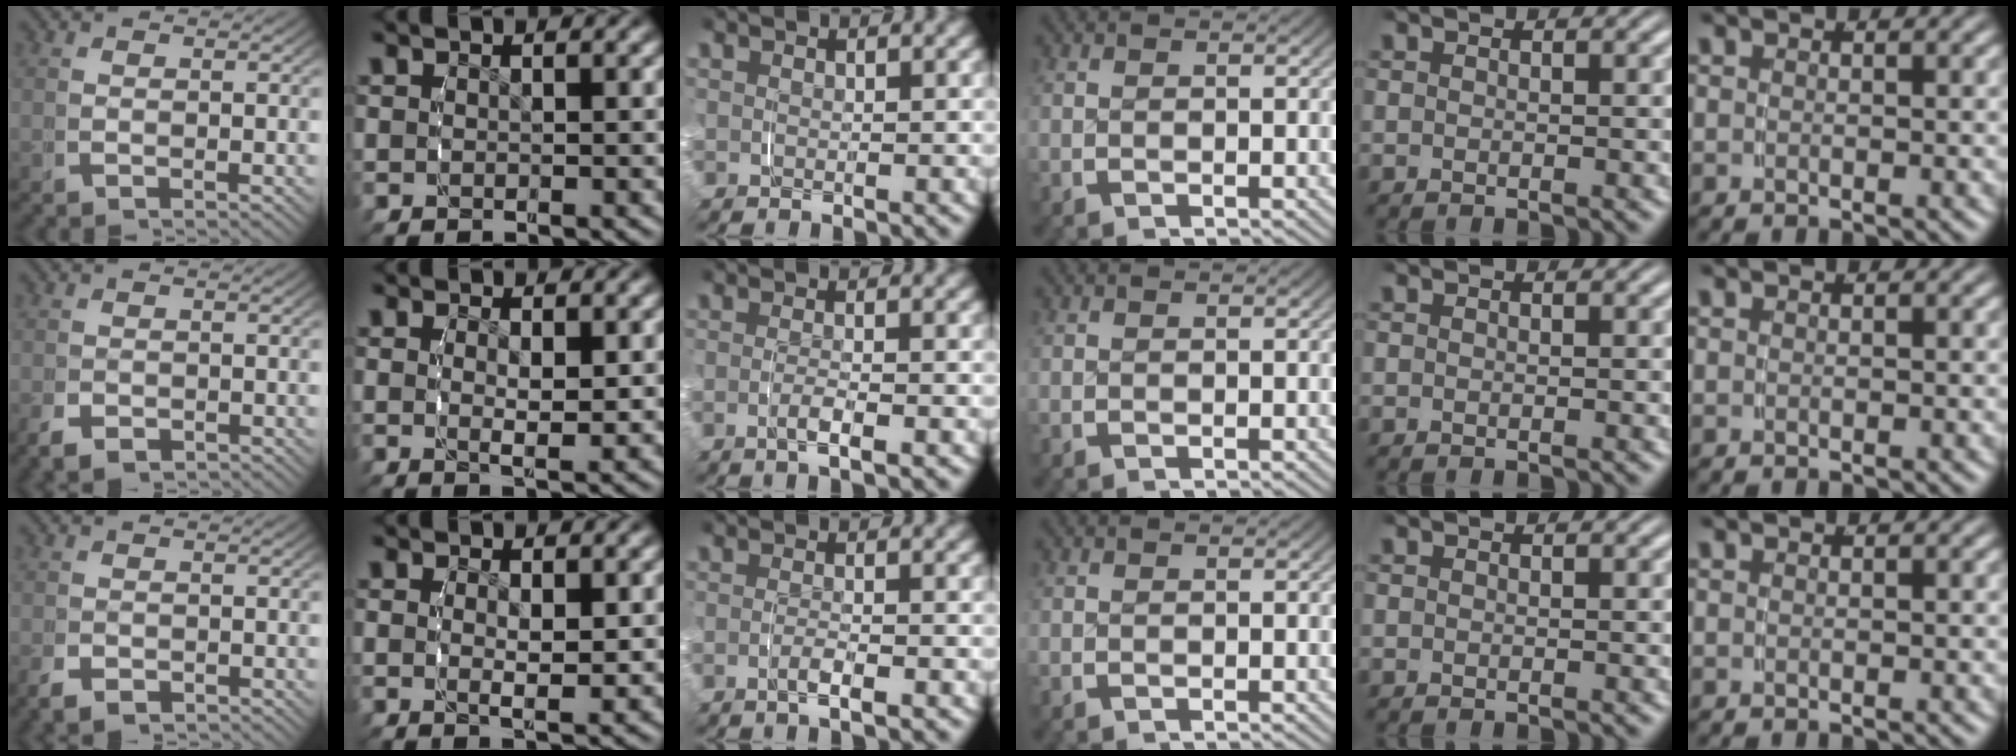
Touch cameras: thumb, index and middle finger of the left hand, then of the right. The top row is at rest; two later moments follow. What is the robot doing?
{"motion": "grasp_and_lifting", "object": "toothpaste"}